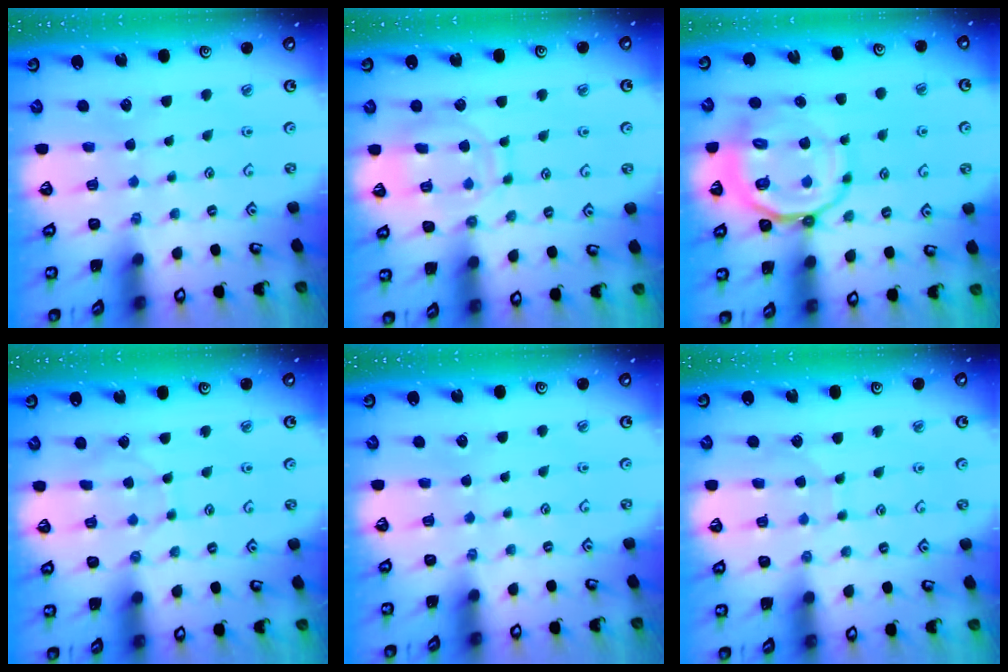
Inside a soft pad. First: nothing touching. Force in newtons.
{"total": 12.1, "press": 12.0, "slide": 0.9}
{"total": 15.3, "press": 15.1, "slide": 2.6}
{"total": 3.8, "press": 3.8, "slide": 0.4}
{"total": 0.0}
{"total": 4.8, "press": 4.8, "slide": 0.5}